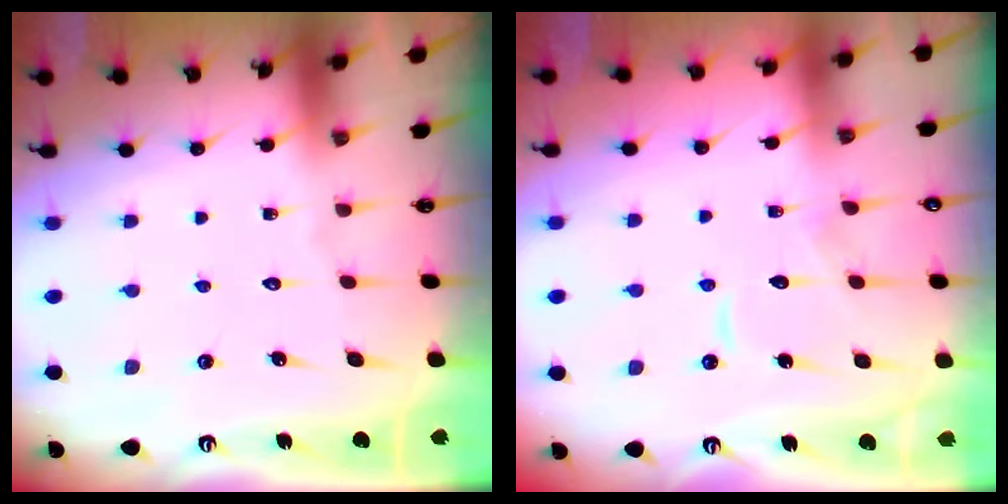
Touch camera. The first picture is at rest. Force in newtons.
{"total": 7.9, "press": 7.8, "slide": 0.8}